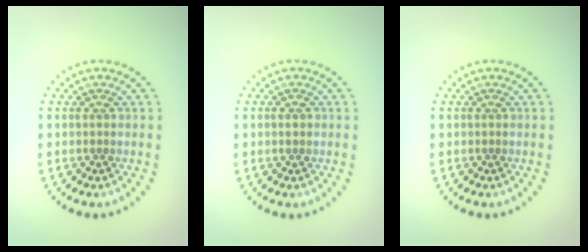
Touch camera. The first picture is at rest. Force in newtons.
{"total": 1.0, "press": 0.9, "slide": 0.1}
{"total": 0.0}